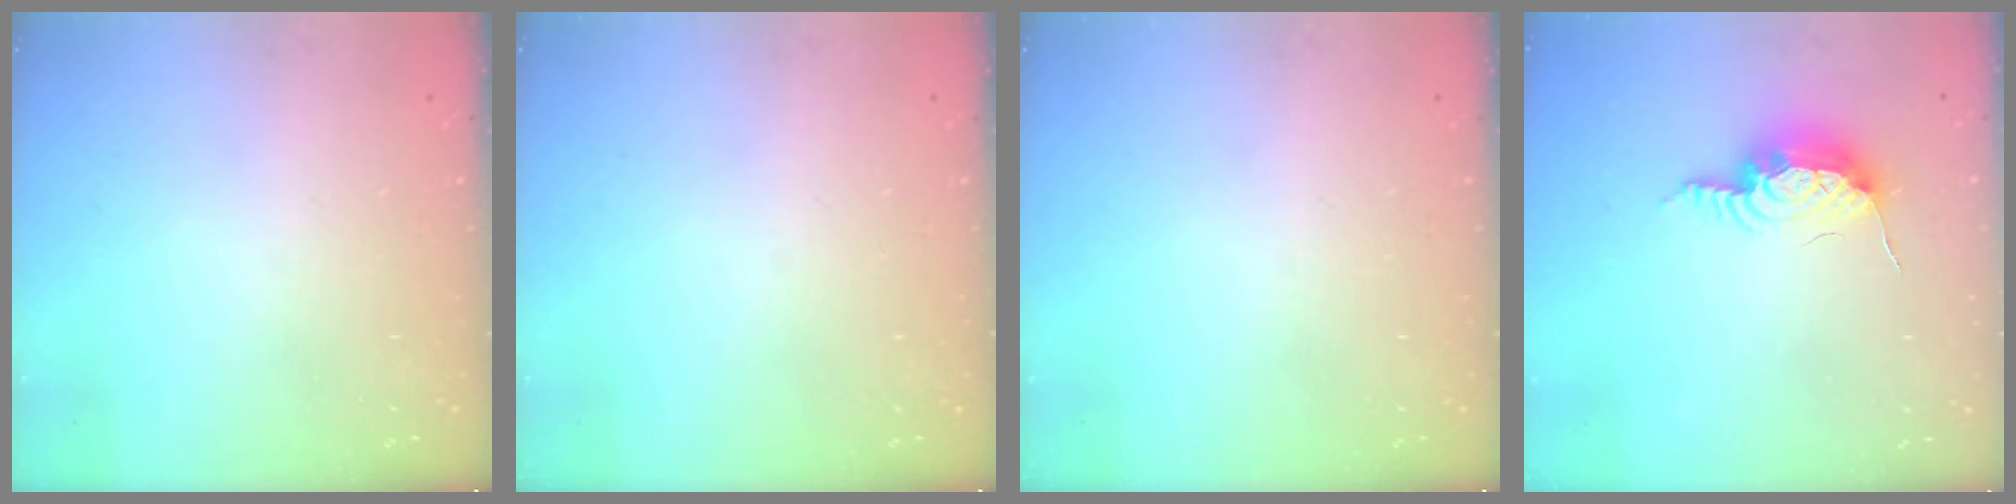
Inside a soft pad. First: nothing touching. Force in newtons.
{"total": 0.0}
{"total": 0.0}
{"total": 10.8, "press": 10.8, "slide": 0.7}